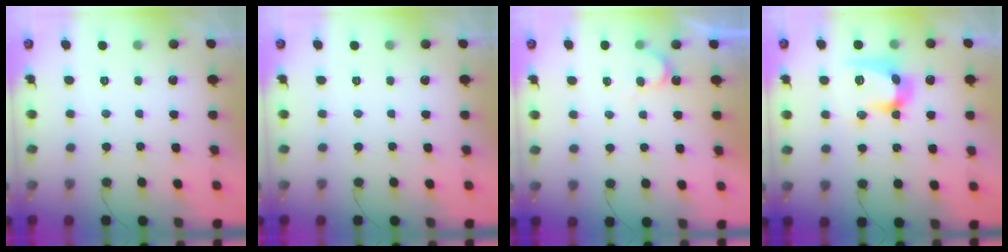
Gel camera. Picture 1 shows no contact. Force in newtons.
{"total": 0.0}
{"total": 4.1, "press": 4.1, "slide": 0.4}
{"total": 13.5, "press": 13.5, "slide": 0.7}